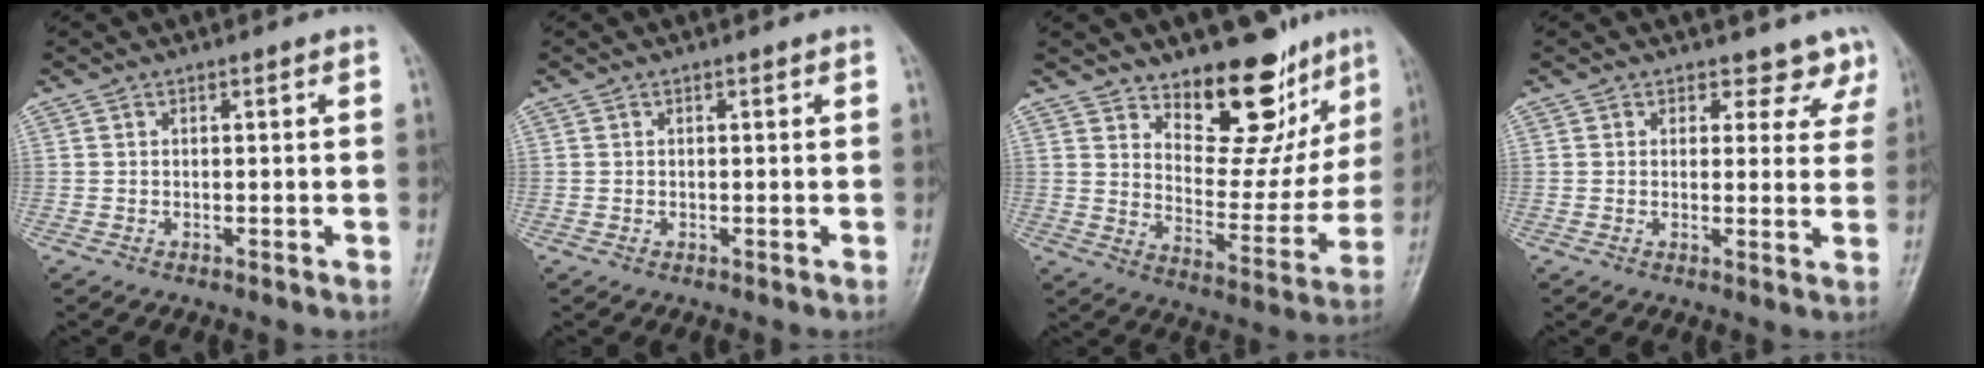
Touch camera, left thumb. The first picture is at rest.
{"total": 0.0}
{"total": 16.5, "force": [11.9, 7.8, 8.4], "torque": [-0.045, -0.091, 0.184]}
{"total": 4.6, "force": [3.6, 2.8, 0.2], "torque": [0.033, -0.023, 0.028]}